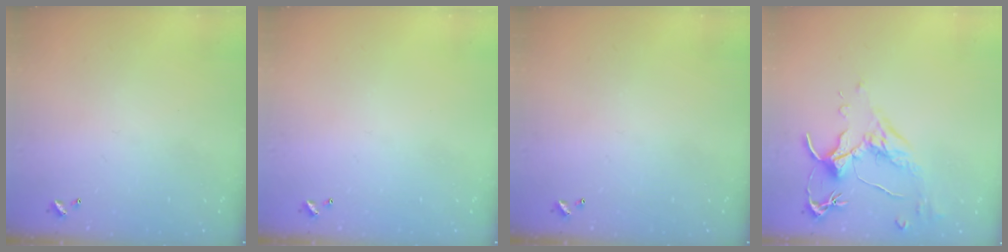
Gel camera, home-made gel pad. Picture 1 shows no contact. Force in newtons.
{"total": 0.0}
{"total": 0.0}
{"total": 1.6, "press": 1.4, "slide": 0.7}